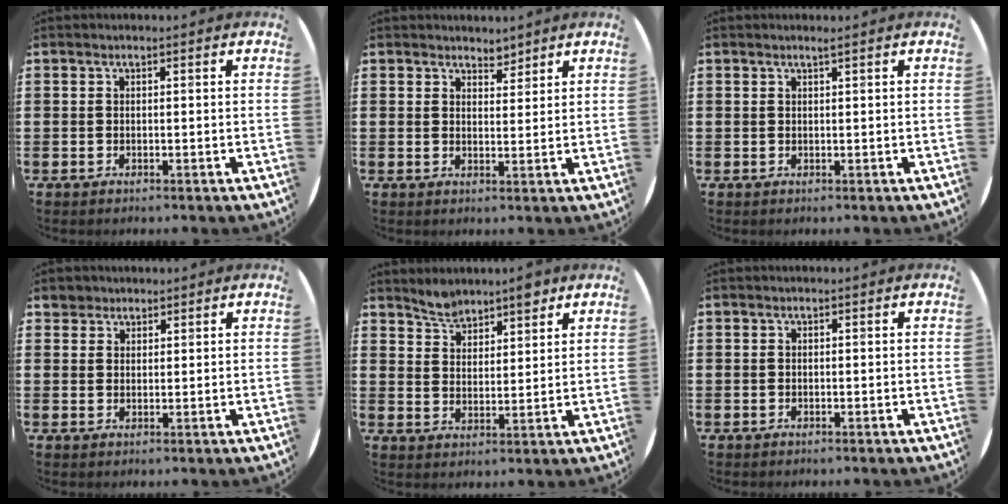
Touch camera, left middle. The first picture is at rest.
{"total": 2.6, "force": [2.6, 0.7, 0.0], "torque": [0.005, -0.008, 0.046]}
{"total": 0.6, "force": [0.5, -0.1, 0.4], "torque": [-0.004, -0.001, 0.008]}
{"total": 2.4, "force": [2.0, 1.2, -0.2], "torque": [0.006, 0.004, 0.039]}
{"total": 5.3, "force": [4.9, 1.9, 1.1], "torque": [-0.034, -0.012, 0.091]}
{"total": 0.0}